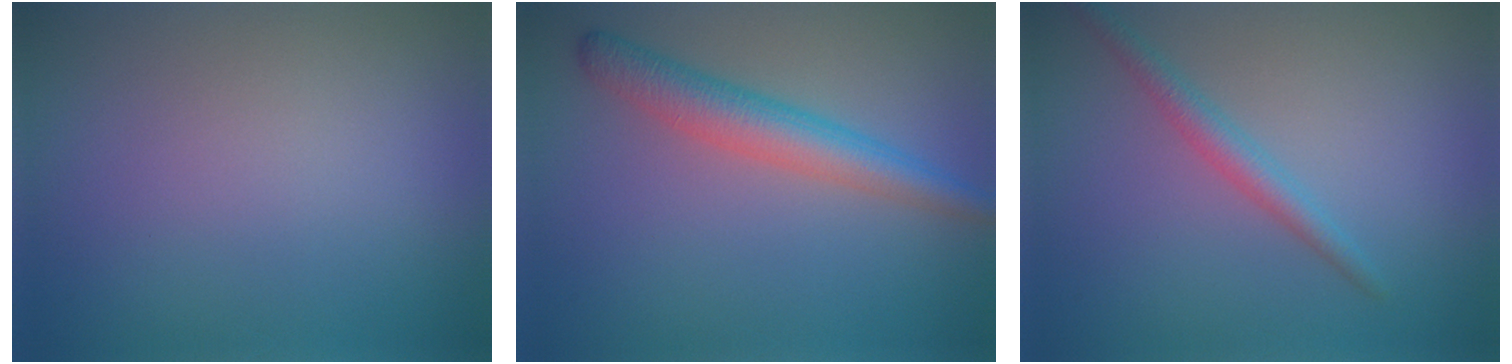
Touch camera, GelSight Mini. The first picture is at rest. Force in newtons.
{"total": 4.0, "press": 4.0, "slide": 0.1}
{"total": 2.2, "press": 2.2, "slide": 0.1}